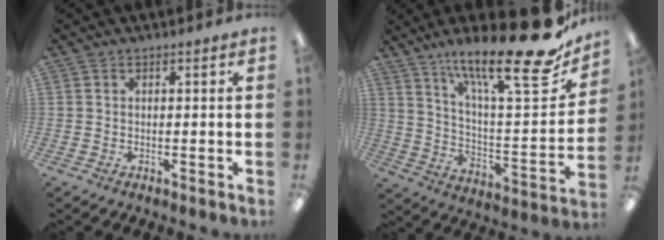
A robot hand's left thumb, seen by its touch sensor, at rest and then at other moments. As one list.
[{"total": 23.9, "force": [17.8, 4.4, 15.4], "torque": [-0.217, -0.133, 0.276]}]